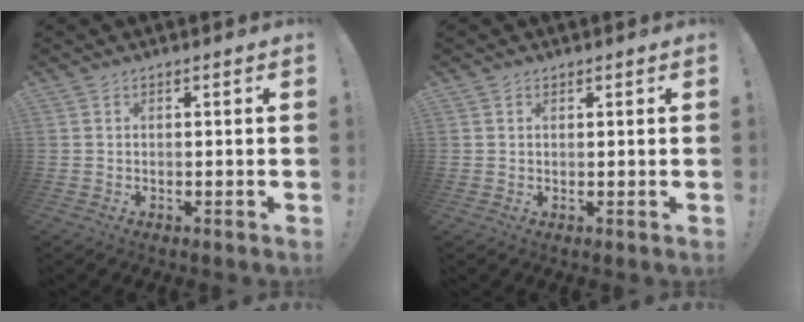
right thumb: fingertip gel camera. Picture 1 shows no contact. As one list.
[{"total": 1.0, "force": [0.6, 0.7, 0.2], "torque": [0.002, -0.001, 0.011]}]